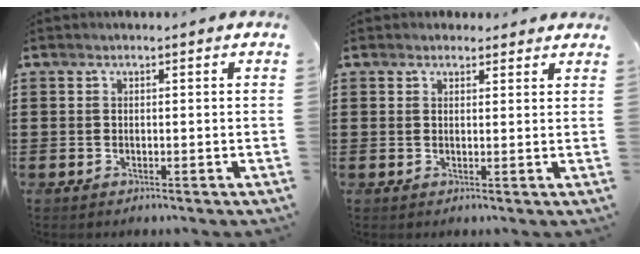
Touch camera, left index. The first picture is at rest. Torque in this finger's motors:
{"motor_torque": [1.53, -0.61, 0.53, 0.01]}